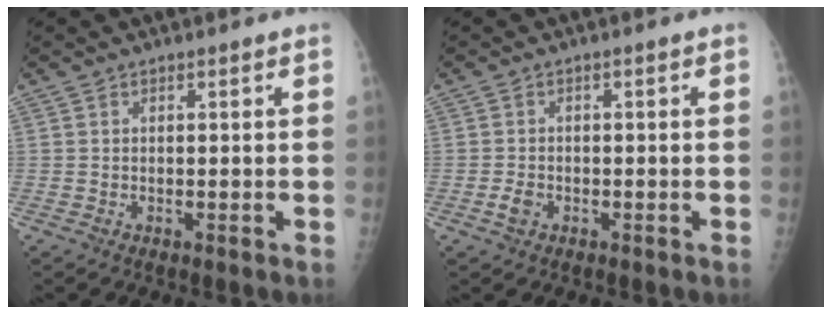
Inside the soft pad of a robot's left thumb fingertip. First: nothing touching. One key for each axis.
{"total": 2.0, "fx": -0.9, "fy": 1.4, "fz": 1.2, "tx": -0.023, "ty": 0.006, "tz": -0.017}